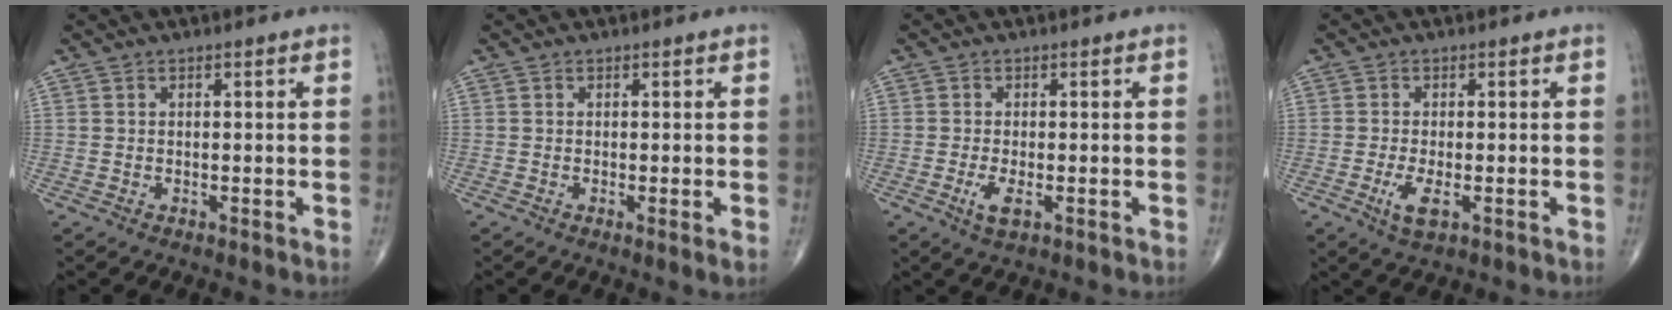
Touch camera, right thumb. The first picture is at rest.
{"total": 1.5, "force": [-0.2, 0.0, 1.5], "torque": [-0.030, -0.006, -0.005]}
{"total": 3.1, "force": [-1.0, 1.0, 2.7], "torque": [-0.062, -0.007, -0.019]}
{"total": 4.0, "force": [-1.3, 1.4, 3.5], "torque": [-0.075, -0.009, -0.022]}